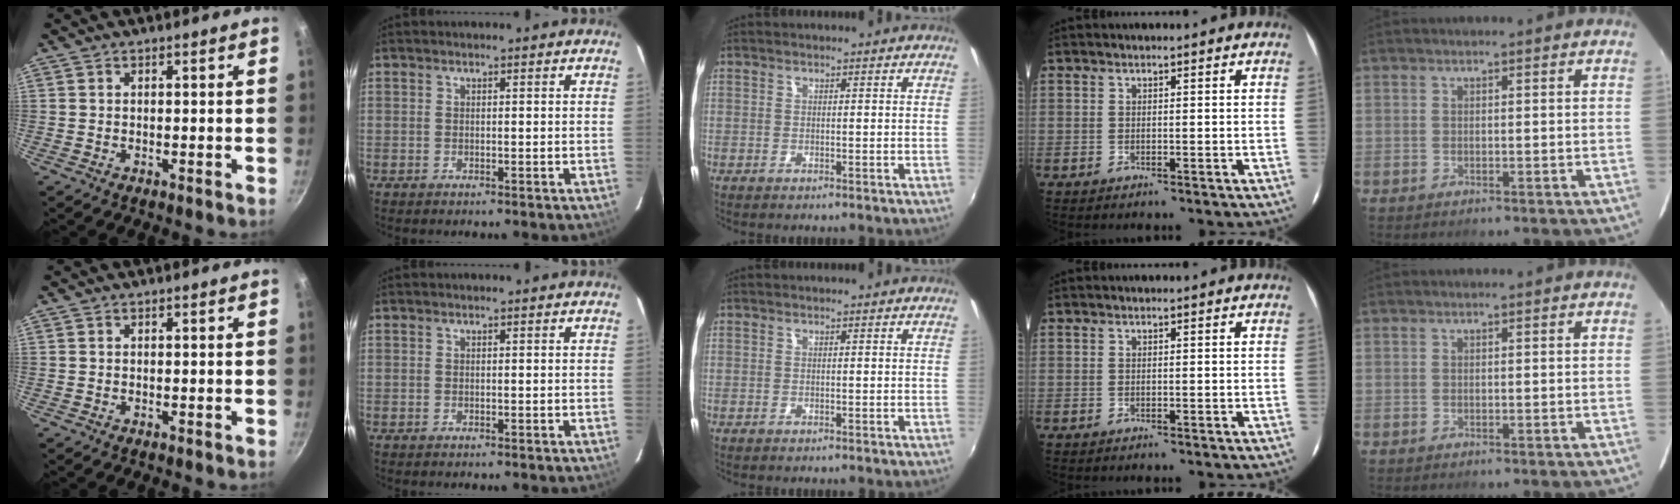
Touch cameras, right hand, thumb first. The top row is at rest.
{}